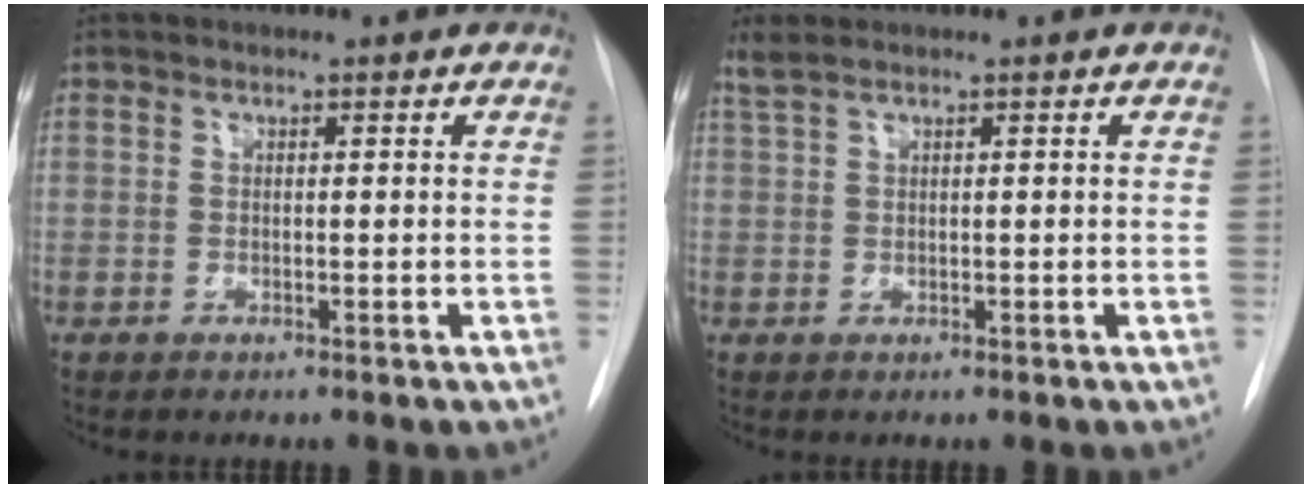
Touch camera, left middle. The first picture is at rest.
{"total": 1.8, "force": [1.4, 0.1, 1.2], "torque": [-0.038, 0.022, 0.035]}